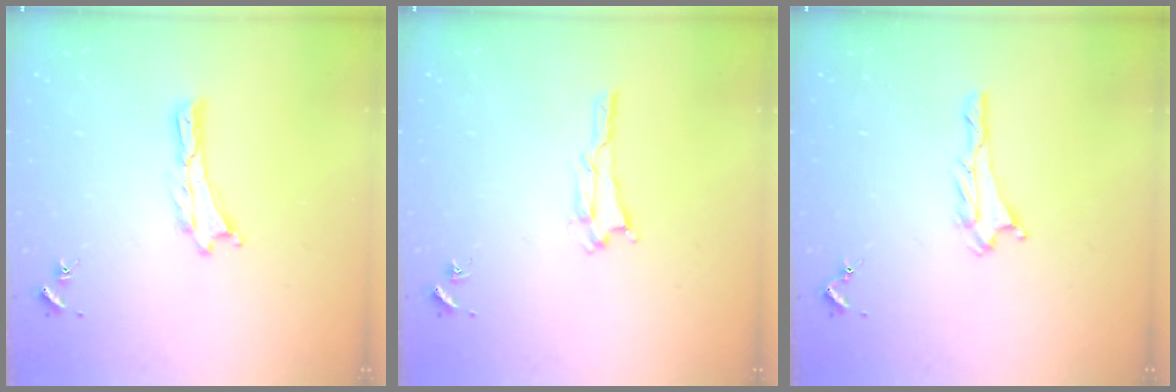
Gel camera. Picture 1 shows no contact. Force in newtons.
{"total": 1.1, "press": 1.1, "slide": 0.2}
{"total": 2.1, "press": 2.1, "slide": 0.3}